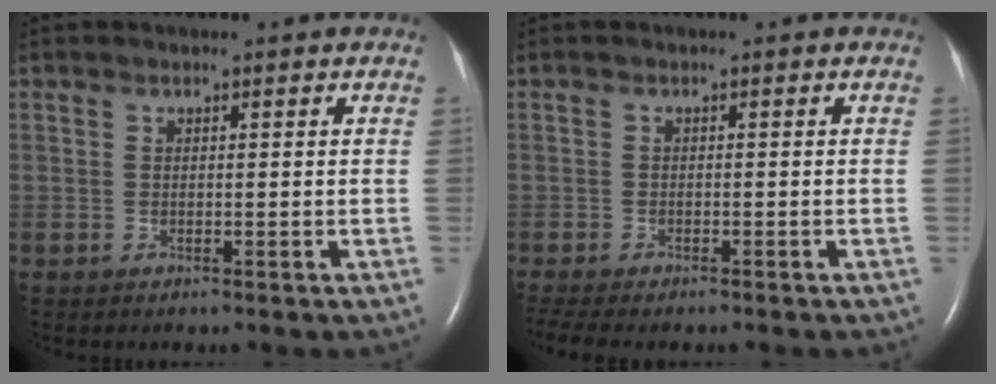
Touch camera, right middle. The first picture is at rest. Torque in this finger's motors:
{"motor_torque": [0.49, -0.59, 0.12, 0.03]}